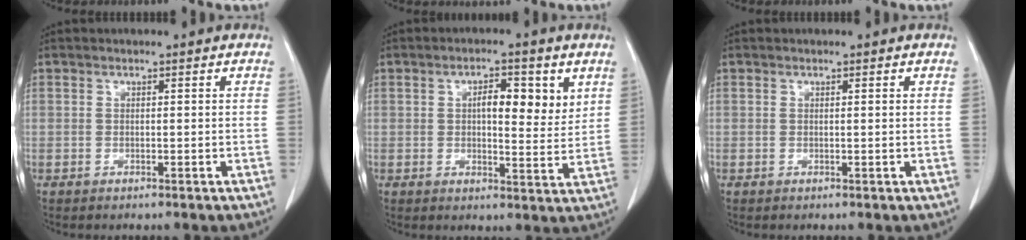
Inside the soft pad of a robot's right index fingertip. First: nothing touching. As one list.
[{"total": 7.0, "force": [2.6, 2.5, 6.0], "torque": [-0.085, 0.002, 0.034]}, {"total": 0.0}]